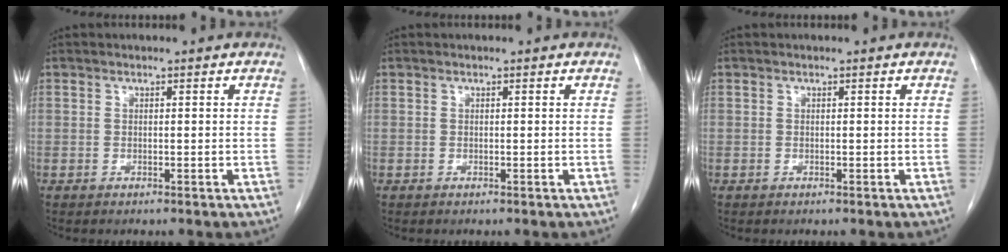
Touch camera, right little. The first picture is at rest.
{"total": 0.0}
{"total": 0.0}